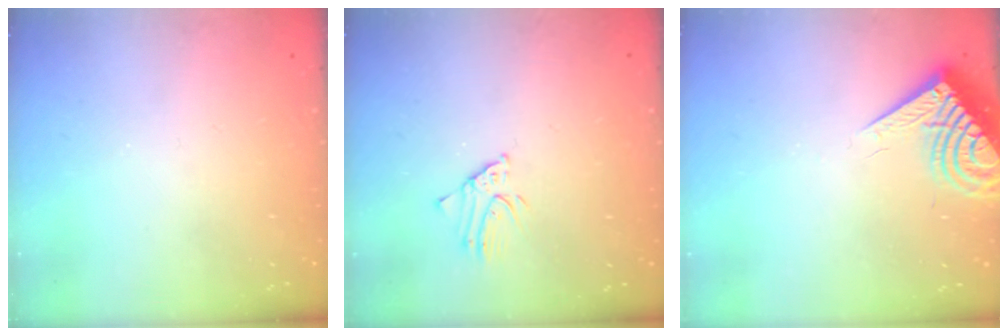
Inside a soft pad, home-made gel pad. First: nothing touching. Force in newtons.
{"total": 2.3, "press": 2.3, "slide": 0.1}
{"total": 10.0, "press": 9.9, "slide": 1.0}